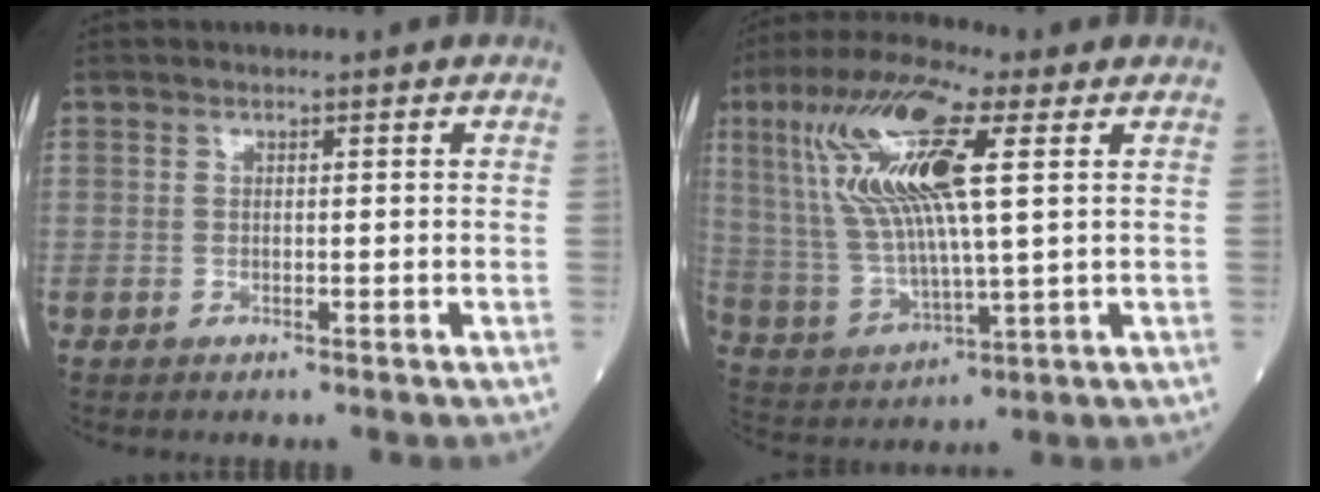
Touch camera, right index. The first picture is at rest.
{"total": 17.5, "force": [5.8, 3.2, 16.2], "torque": [-0.345, 0.018, 0.107]}